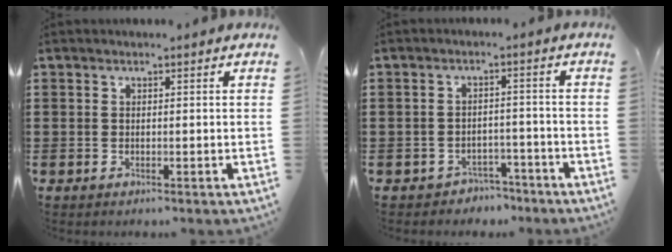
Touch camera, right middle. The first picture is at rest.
{"total": 2.8, "force": [-2.8, 0.7, -0.2], "torque": [-0.007, 0.002, -0.061]}